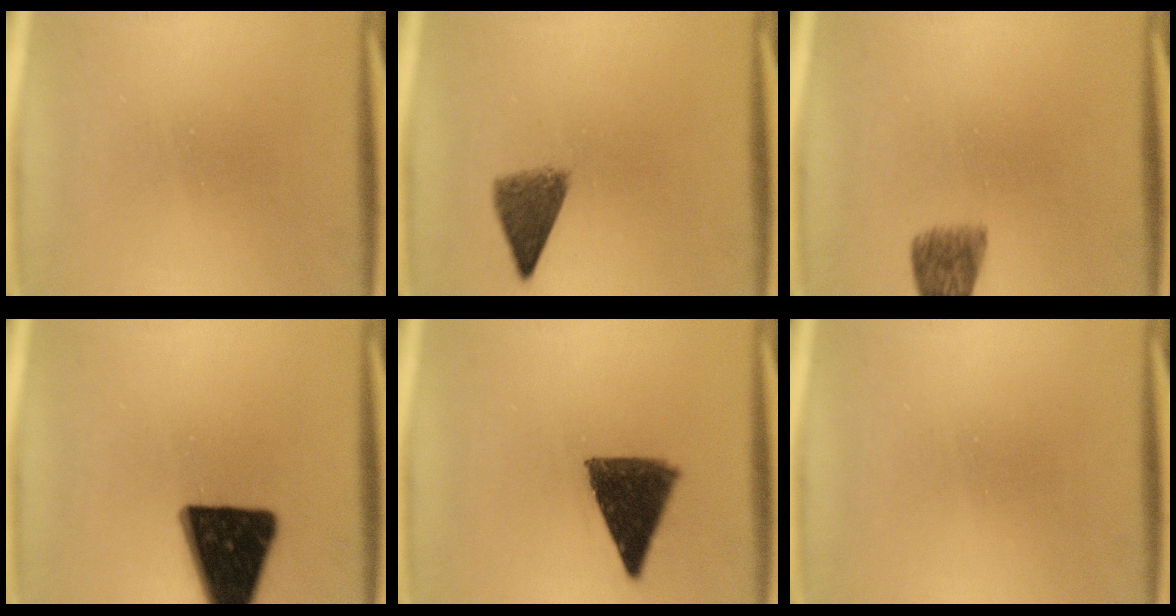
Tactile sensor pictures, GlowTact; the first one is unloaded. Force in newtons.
{"total": 5.1}
{"total": 5.4}
{"total": 18.5}
{"total": 9.1}
{"total": 0.0}